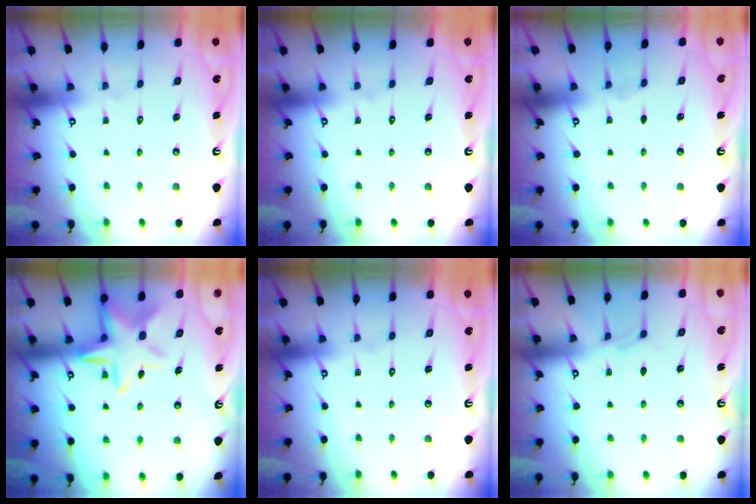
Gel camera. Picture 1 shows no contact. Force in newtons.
{"total": 0.0}
{"total": 1.6, "press": 1.5, "slide": 0.3}
{"total": 12.3, "press": 12.2, "slide": 1.3}
{"total": 0.0}
{"total": 3.2, "press": 3.2, "slide": 0.5}